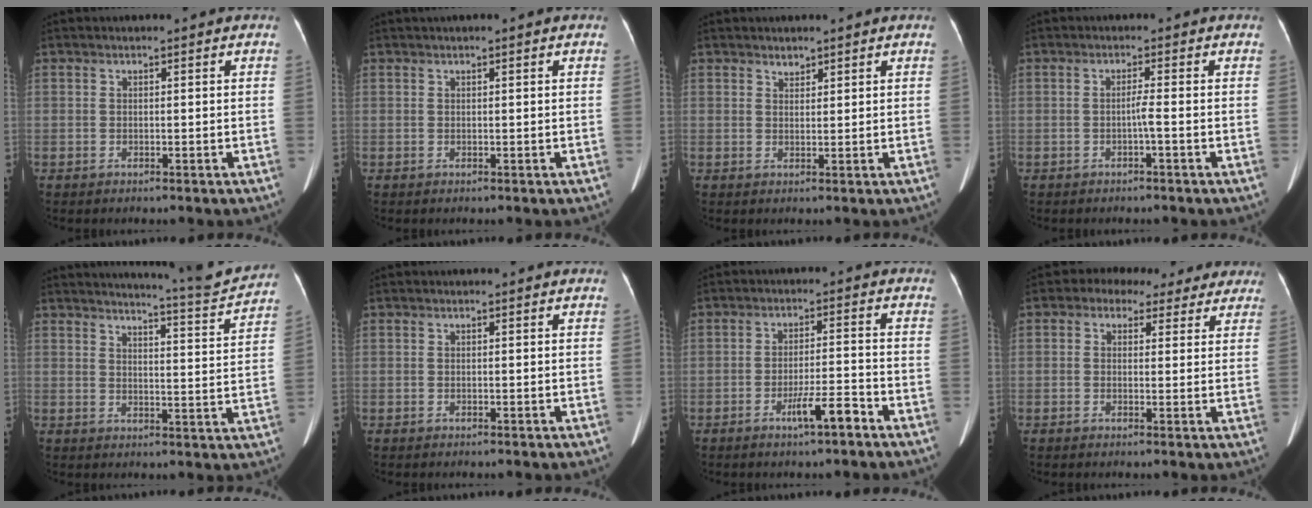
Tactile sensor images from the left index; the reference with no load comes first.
{"total": 0.5, "force": [0.3, 0.0, 0.4], "torque": [-0.008, 0.009, 0.008]}
{"total": 1.2, "force": [1.1, 0.5, 0.2], "torque": [-0.004, 0.000, 0.018]}
{"total": 1.4, "force": [-0.6, -0.4, 1.2], "torque": [-0.023, 0.001, -0.011]}
{"total": 10.9, "force": [10.6, -1.3, 2.1], "torque": [-0.041, -0.037, 0.137]}
{"total": 0.0}
{"total": 5.1, "force": [-3.3, 0.3, 3.9], "torque": [-0.069, -0.003, -0.056]}
{"total": 8.4, "force": [6.2, 5.0, 2.7], "torque": [-0.018, 0.034, 0.065]}